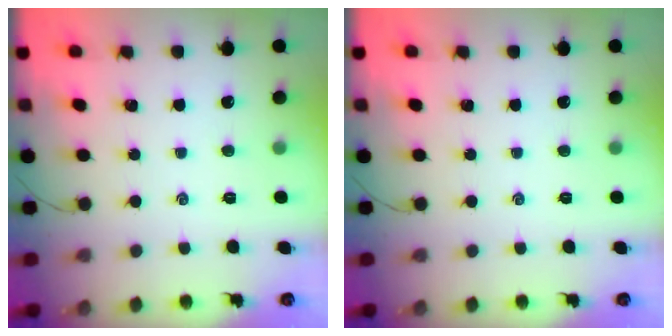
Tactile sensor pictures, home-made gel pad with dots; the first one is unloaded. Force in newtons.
{"total": 0.0}